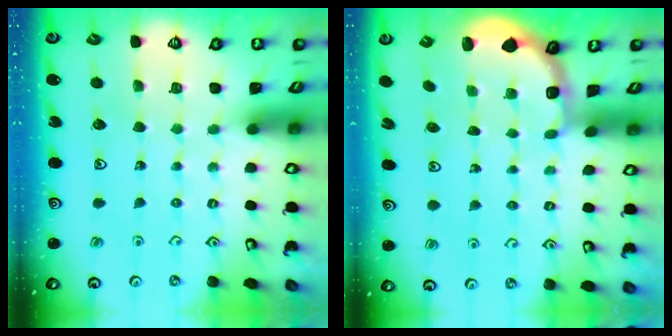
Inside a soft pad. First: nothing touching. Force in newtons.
{"total": 1.9, "press": 1.8, "slide": 0.7}